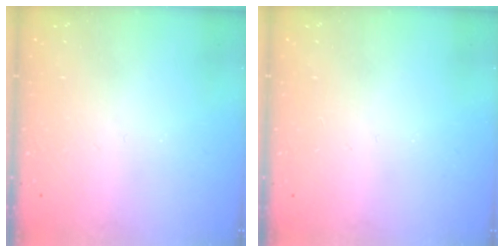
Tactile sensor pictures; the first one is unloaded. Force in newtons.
{"total": 0.0}